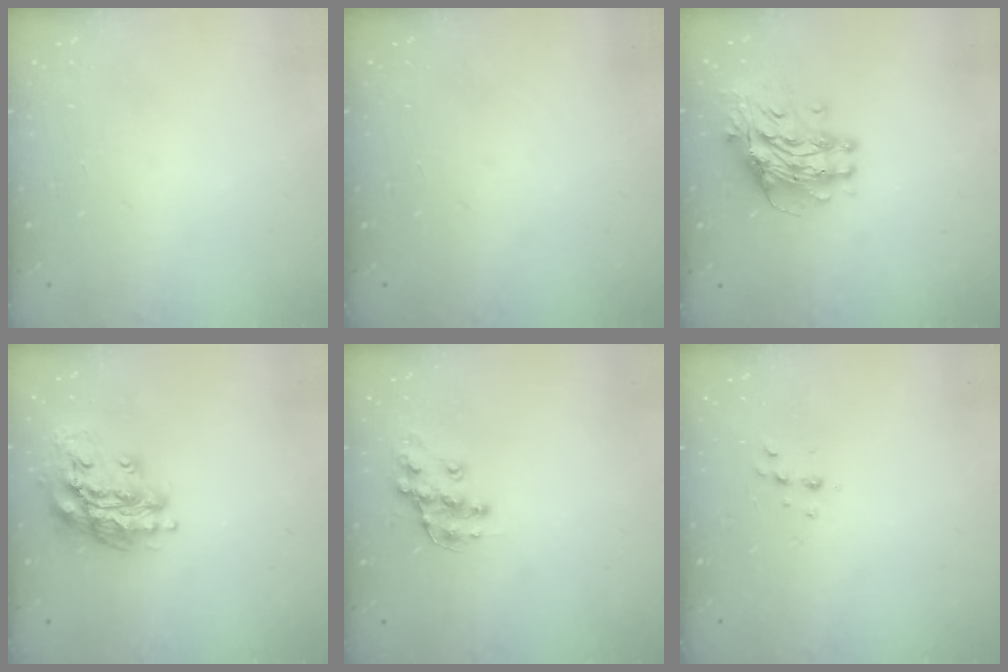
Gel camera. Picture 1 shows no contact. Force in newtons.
{"total": 0.0}
{"total": 13.5, "press": 13.4, "slide": 1.4}
{"total": 15.9, "press": 15.7, "slide": 2.2}
{"total": 10.7, "press": 10.7, "slide": 0.6}
{"total": 4.3, "press": 4.2, "slide": 0.8}